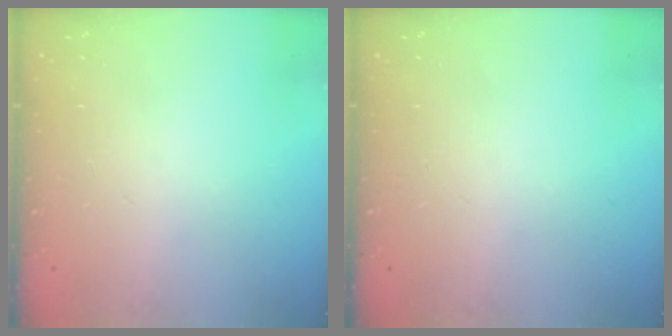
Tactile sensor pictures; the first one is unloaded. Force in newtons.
{"total": 0.0}